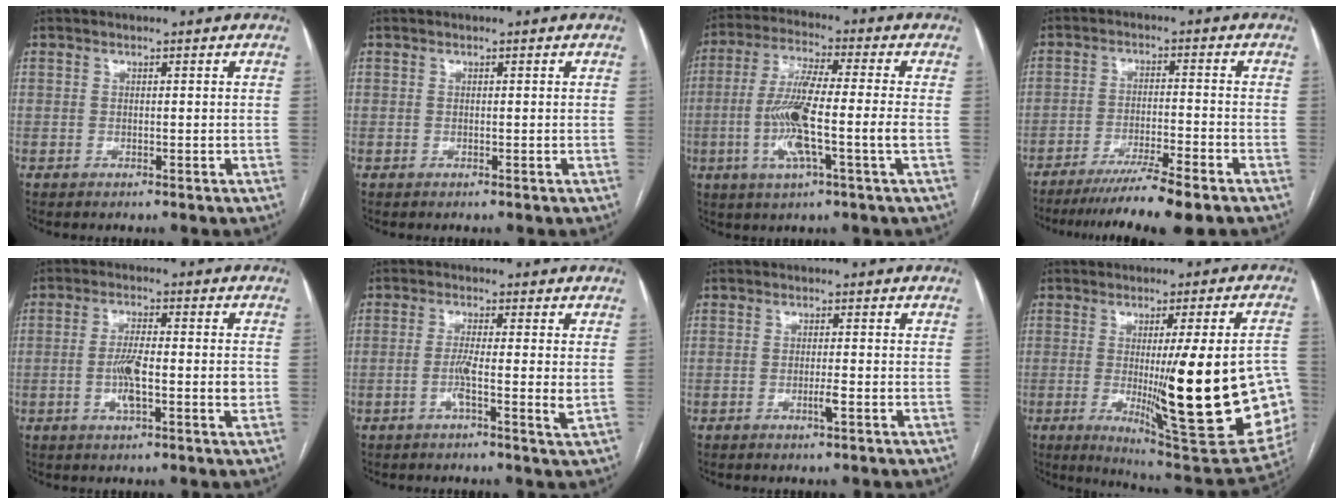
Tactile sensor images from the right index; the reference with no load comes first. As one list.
[{"total": 0.0}, {"total": 11.9, "force": [-2.3, 0.3, 11.6], "torque": [-0.234, -0.002, -0.051]}, {"total": 10.4, "force": [-8.3, -0.7, 6.3], "torque": [-0.087, -0.030, -0.133]}, {"total": 9.3, "force": [-1.4, 1.2, 9.1], "torque": [-0.163, 0.000, -0.027]}, {"total": 4.5, "force": [-0.7, -0.2, 4.4], "torque": [-0.081, -0.005, -0.017]}, {"total": 1.7, "force": [-0.7, -0.1, 1.6], "torque": [-0.032, -0.004, -0.012]}, {"total": 25.0, "force": [-3.4, 2.7, 24.6], "torque": [-0.259, -0.020, -0.033]}]